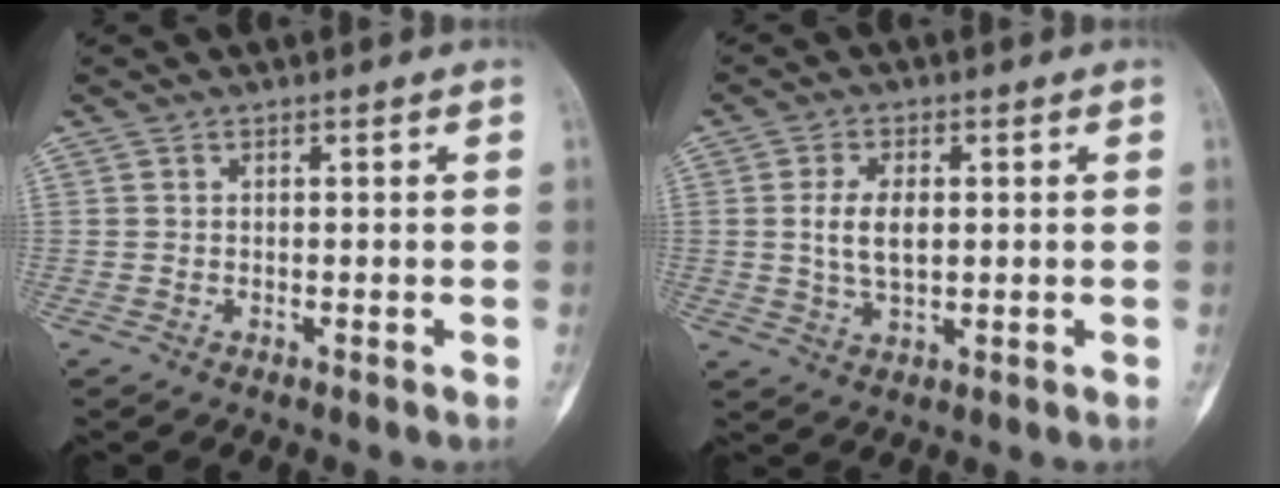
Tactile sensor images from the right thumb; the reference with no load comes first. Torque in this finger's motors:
{"motor_torque": [0.88, 1.16, 0.46, -0.42, 0.26]}